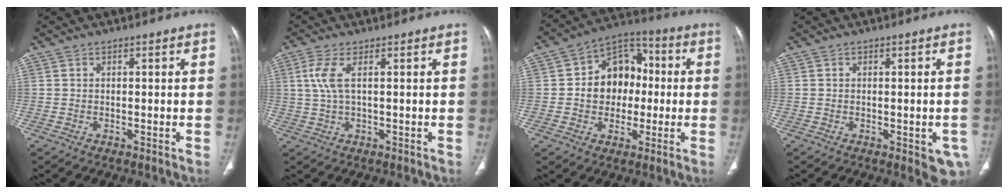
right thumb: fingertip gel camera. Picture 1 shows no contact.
{"total": 4.3, "force": [1.2, 1.1, 3.9], "torque": [-0.115, 0.008, 0.029]}
{"total": 13.2, "force": [0.1, 10.4, 8.2], "torque": [-0.073, 0.032, -0.006]}
{"total": 4.7, "force": [-1.6, 2.2, 3.9], "torque": [-0.022, -0.005, -0.016]}